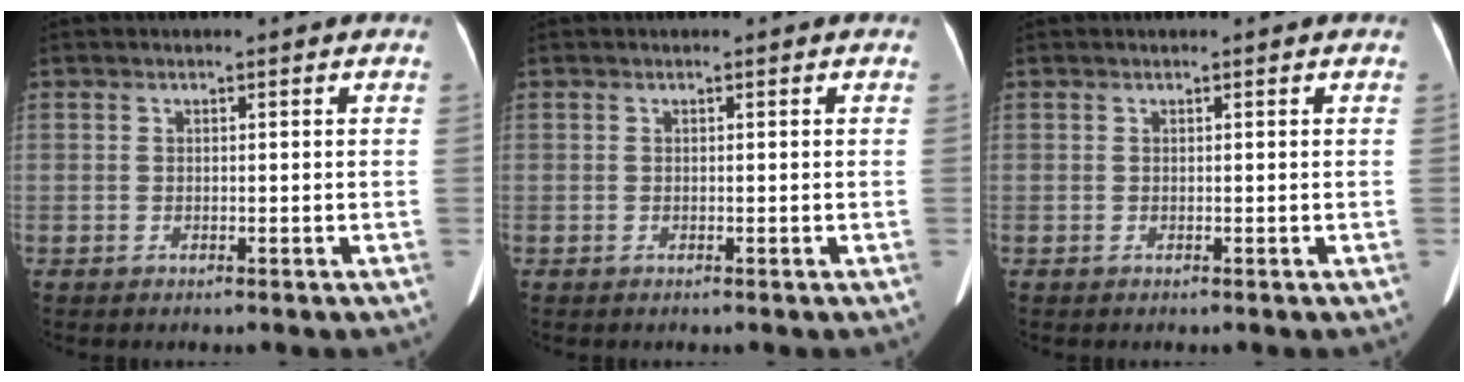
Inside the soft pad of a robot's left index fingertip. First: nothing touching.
{"total": 0.0}
{"total": 0.0}